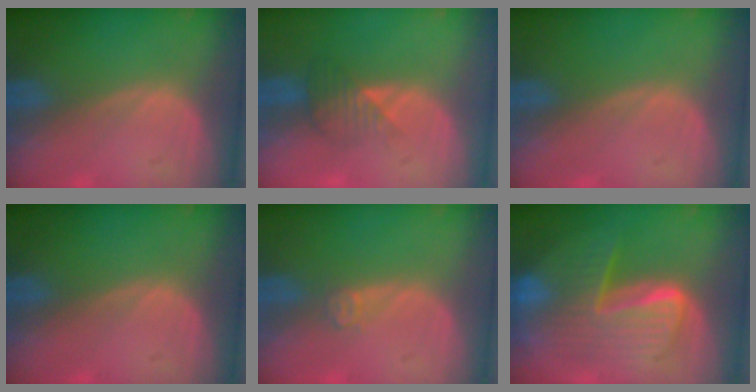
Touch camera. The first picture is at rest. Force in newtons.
{"total": 3.4, "press": 3.1, "slide": 1.5}
{"total": 0.0}
{"total": 0.0}
{"total": 1.7, "press": 1.4, "slide": 1.0}
{"total": 10.4, "press": 10.4, "slide": 0.9}